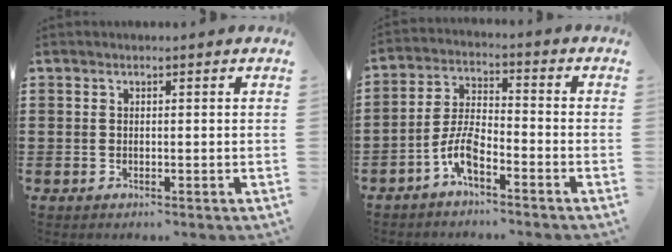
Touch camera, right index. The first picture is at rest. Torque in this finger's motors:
{"motor_torque": [1.09, 1.05, 0.25, 0.11]}